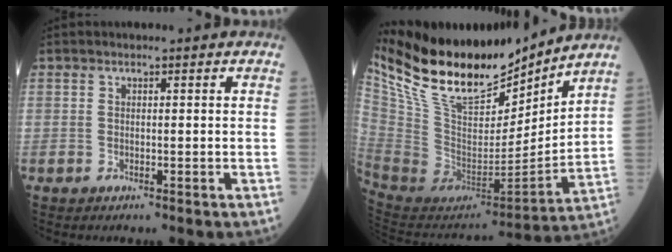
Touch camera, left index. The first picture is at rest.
{"total": 23.8, "force": [20.2, 5.9, 11.2], "torque": [-0.224, -0.015, 0.356]}